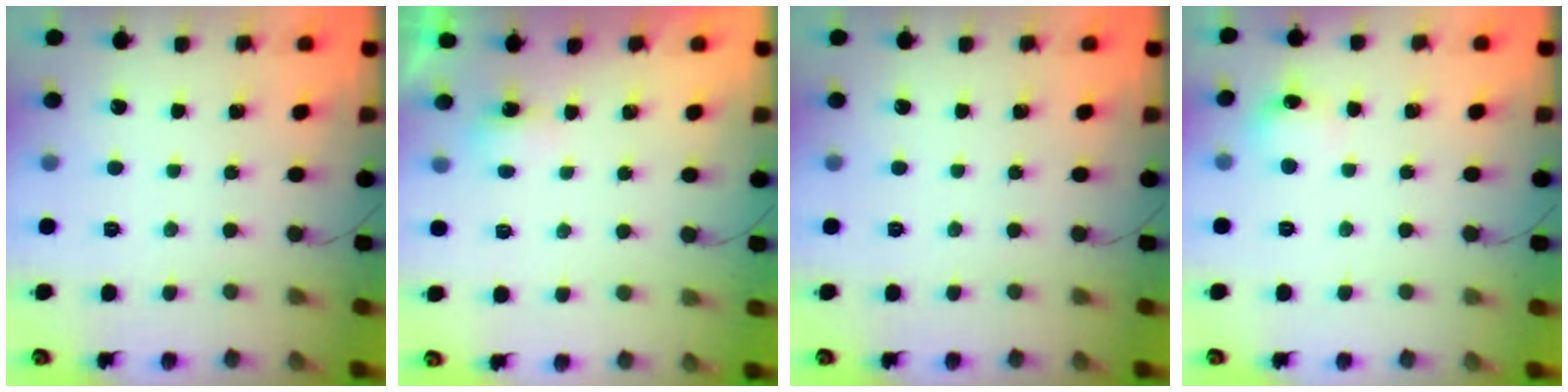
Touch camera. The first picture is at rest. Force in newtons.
{"total": 2.9, "press": 2.8, "slide": 0.6}
{"total": 0.0}
{"total": 7.4, "press": 7.2, "slide": 1.5}